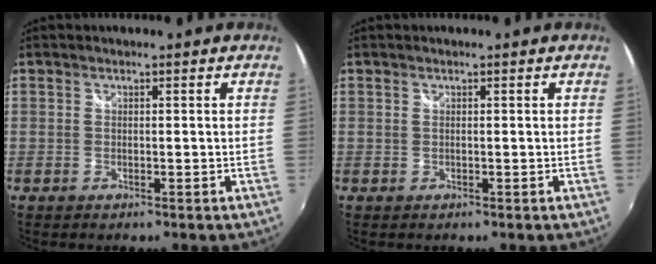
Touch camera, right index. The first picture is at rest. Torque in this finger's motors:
{"motor_torque": [0.28, 0.02, 0.00, 0.01]}